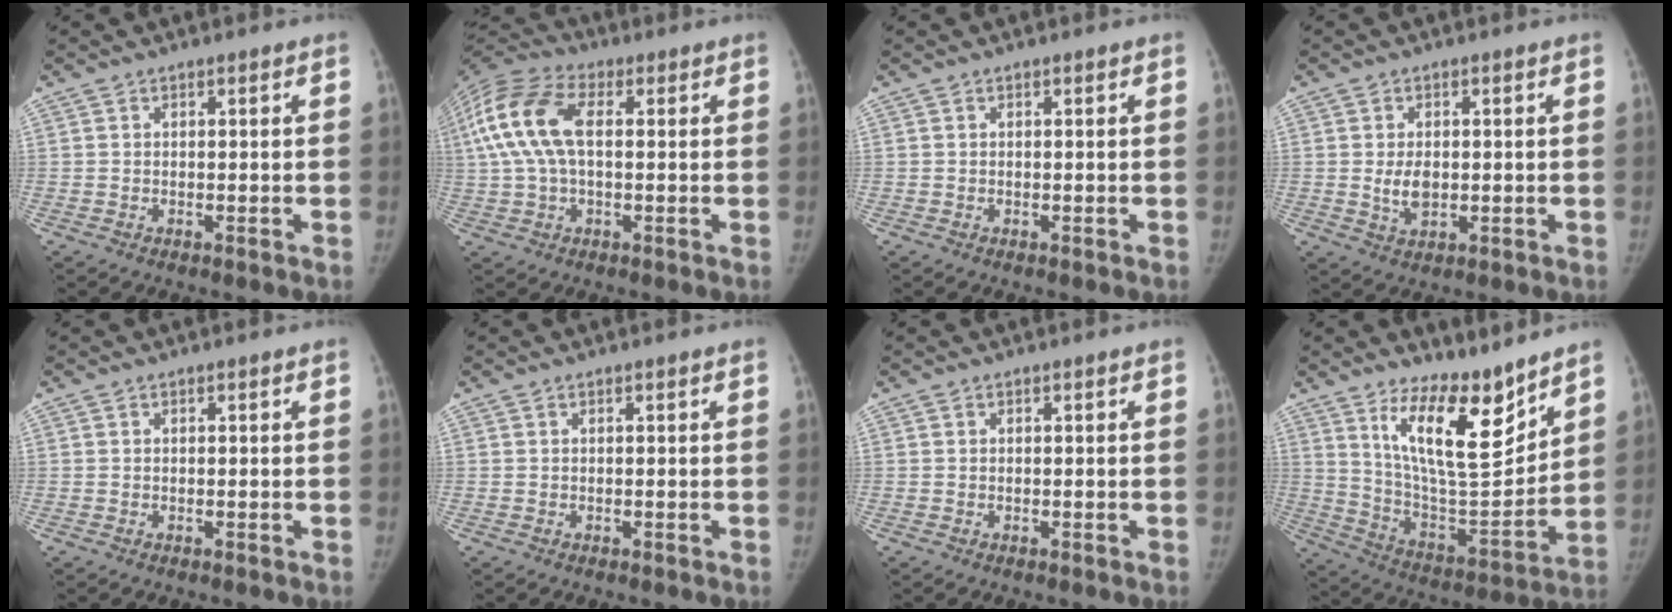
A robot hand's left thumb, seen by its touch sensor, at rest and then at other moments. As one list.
[{"total": 14.3, "force": [2.0, 8.0, 11.7], "torque": [-0.258, 0.031, 0.033]}, {"total": 0.0}, {"total": 4.3, "force": [-0.1, 2.8, 3.3], "torque": [-0.052, -0.005, 0.003]}, {"total": 0.0}, {"total": 0.0}, {"total": 0.0}, {"total": 17.1, "force": [11.5, 5.7, 11.3], "torque": [-0.141, -0.093, 0.211]}]